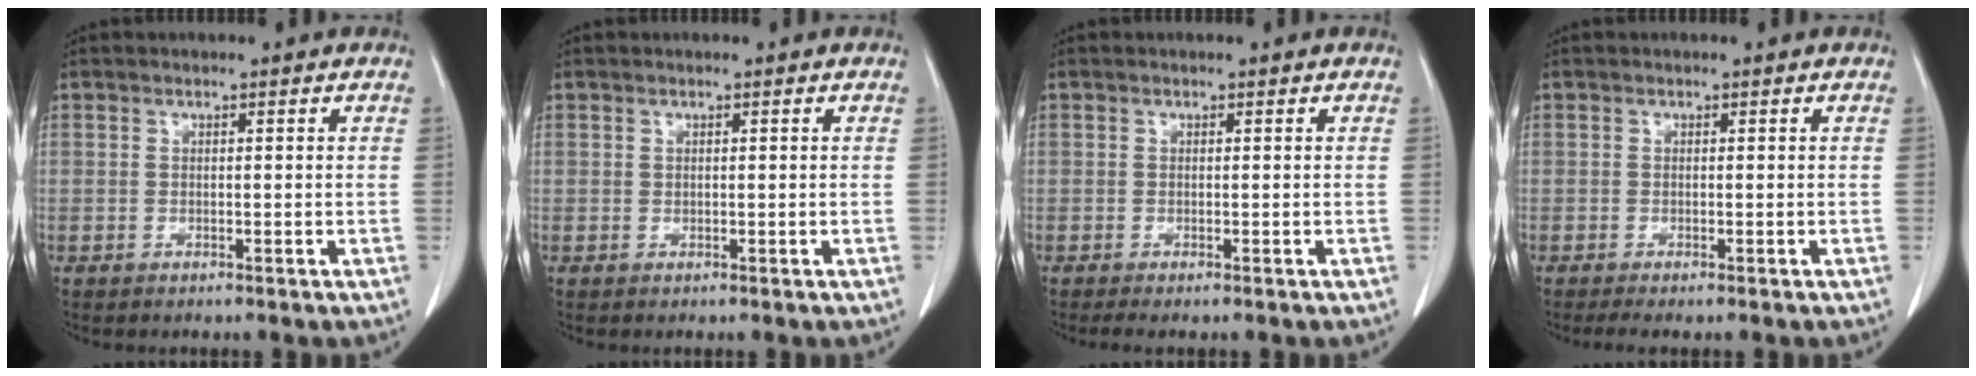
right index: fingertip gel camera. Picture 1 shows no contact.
{"total": 0.0}
{"total": 0.7, "force": [-0.5, 0.1, 0.5], "torque": [-0.011, -0.003, -0.009]}
{"total": 1.4, "force": [-1.1, 0.1, 0.9], "torque": [-0.013, -0.003, -0.017]}